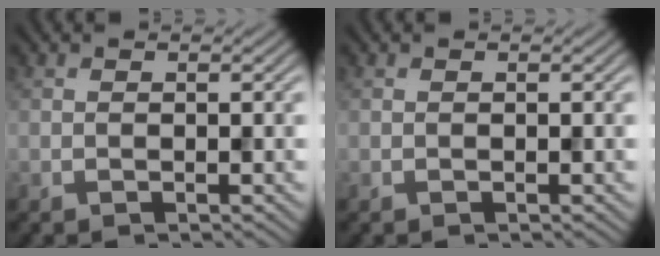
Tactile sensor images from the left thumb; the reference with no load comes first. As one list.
[{"total": 0.0}]